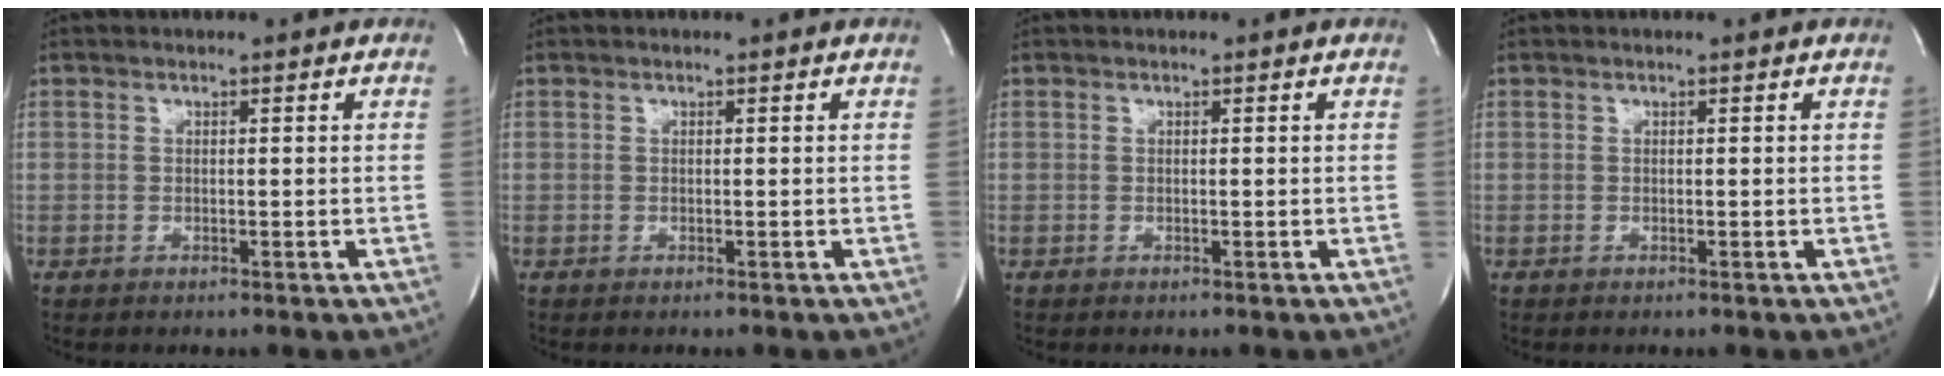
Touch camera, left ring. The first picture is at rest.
{"total": 0.0}
{"total": 0.0}
{"total": 0.0}